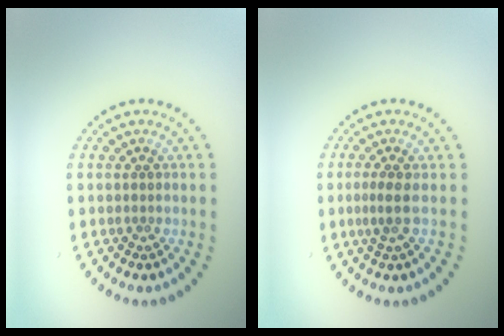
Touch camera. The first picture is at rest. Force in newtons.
{"total": 1.7, "press": 1.2, "slide": 1.2}